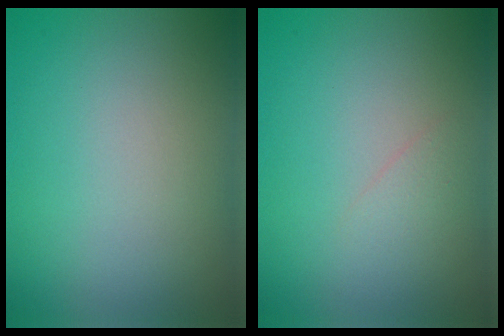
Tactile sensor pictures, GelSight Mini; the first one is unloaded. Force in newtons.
{"total": 0.8, "press": 0.8, "slide": 0.0}